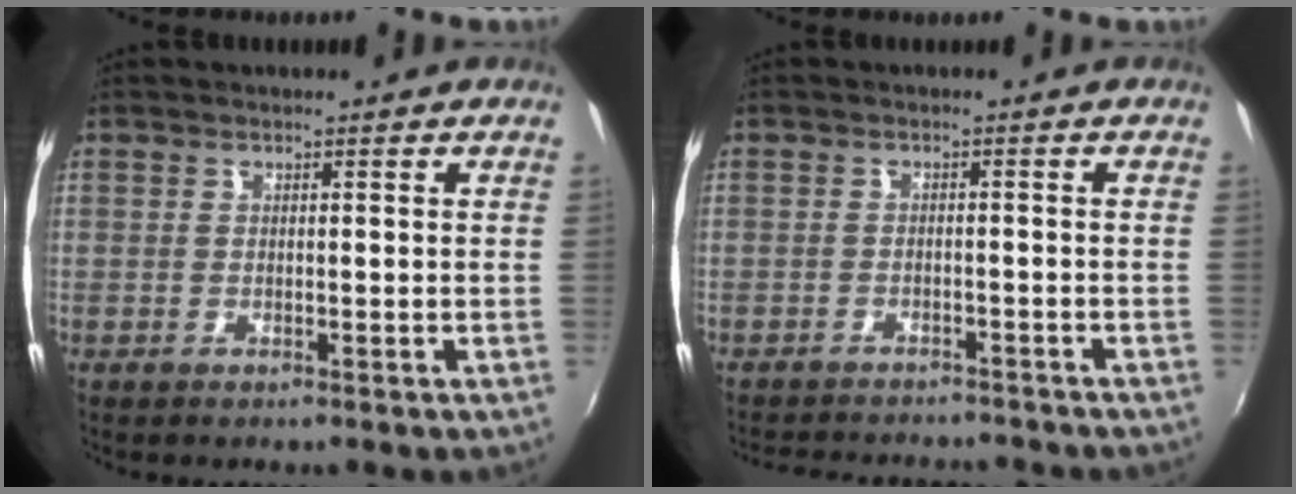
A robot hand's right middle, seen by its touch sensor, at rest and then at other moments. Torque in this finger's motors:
{"motor_torque": [0.31, -0.50, 0.03, 0.04]}